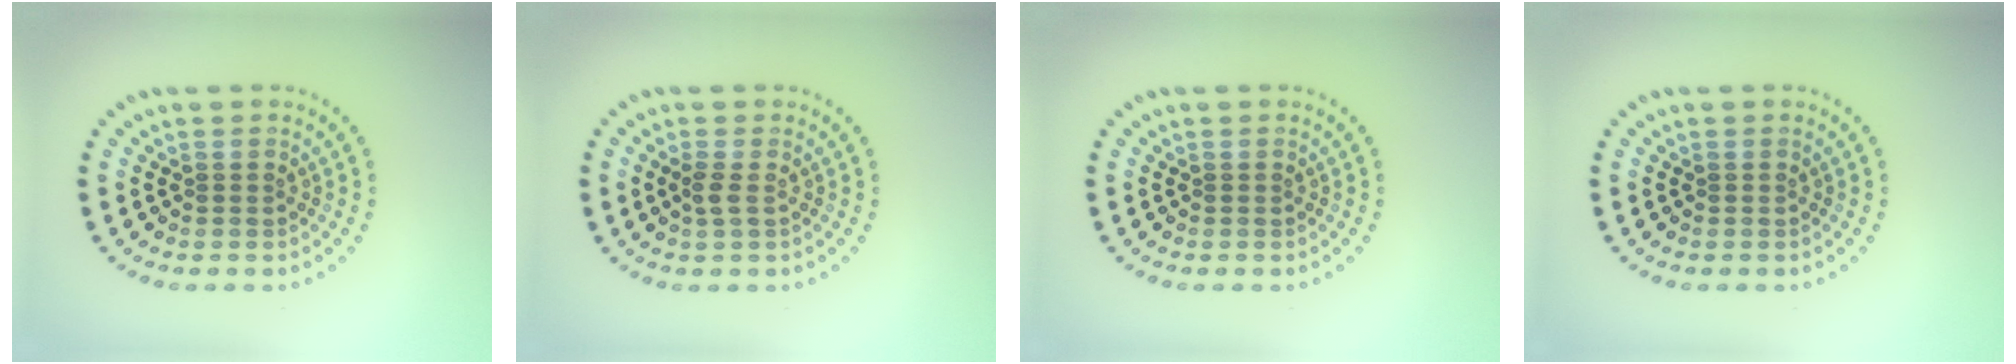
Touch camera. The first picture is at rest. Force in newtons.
{"total": 1.1, "press": 1.0, "slide": 0.5}
{"total": 0.0}
{"total": 0.0}